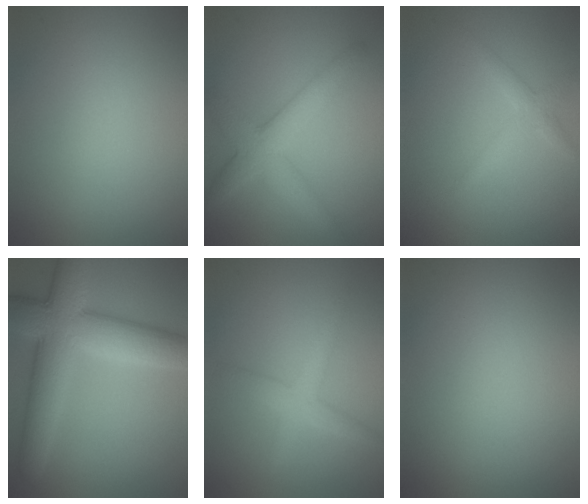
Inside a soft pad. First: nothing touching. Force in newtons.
{"total": 4.9, "press": 4.9, "slide": 0.1}
{"total": 1.8, "press": 1.8, "slide": 0.1}
{"total": 9.6, "press": 9.6, "slide": 0.3}
{"total": 2.5, "press": 2.5, "slide": 0.0}
{"total": 0.0}